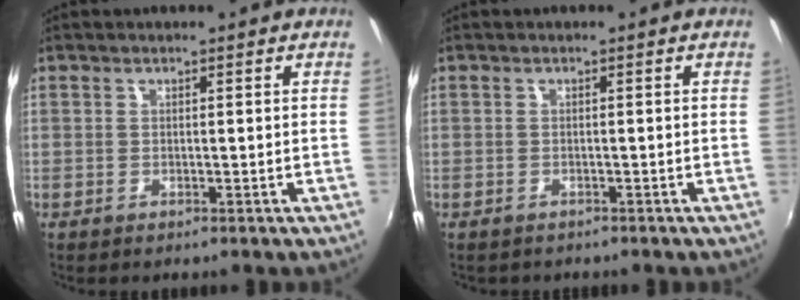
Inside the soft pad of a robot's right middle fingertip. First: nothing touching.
{"total": 1.0, "force": [-0.8, 0.5, 0.1], "torque": [-0.008, -0.001, -0.012]}